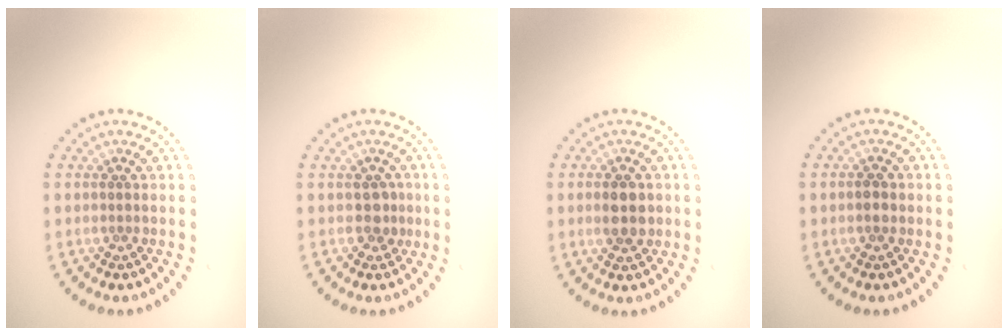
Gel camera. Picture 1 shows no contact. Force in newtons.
{"total": 1.3, "press": 1.1, "slide": 0.6}
{"total": 2.7, "press": 2.7, "slide": 0.0}
{"total": 1.4, "press": 1.4, "slide": 0.1}